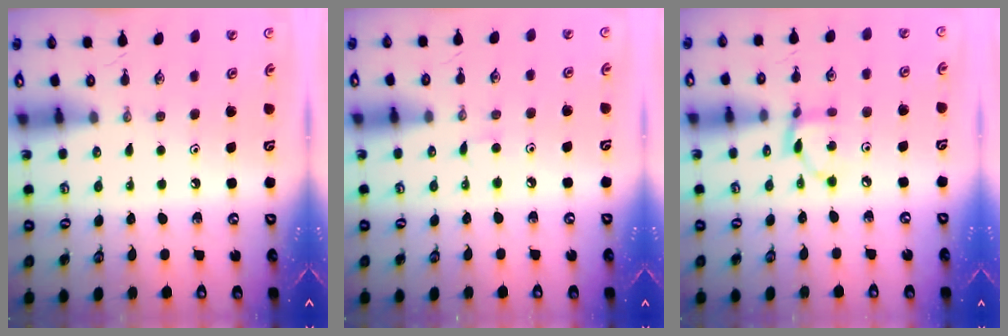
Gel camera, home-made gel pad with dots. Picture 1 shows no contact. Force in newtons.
{"total": 2.9, "press": 2.9, "slide": 0.4}
{"total": 5.7, "press": 5.7, "slide": 0.2}